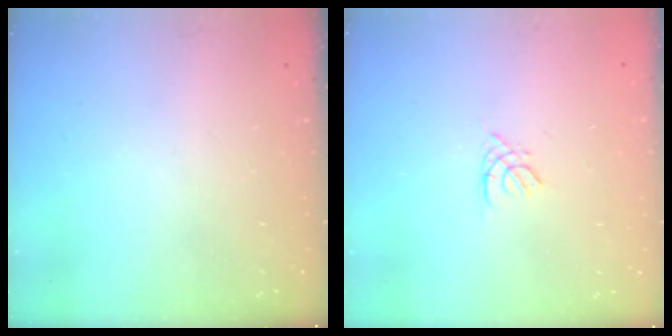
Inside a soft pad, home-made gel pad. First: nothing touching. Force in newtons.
{"total": 1.4, "press": 1.4, "slide": 0.4}